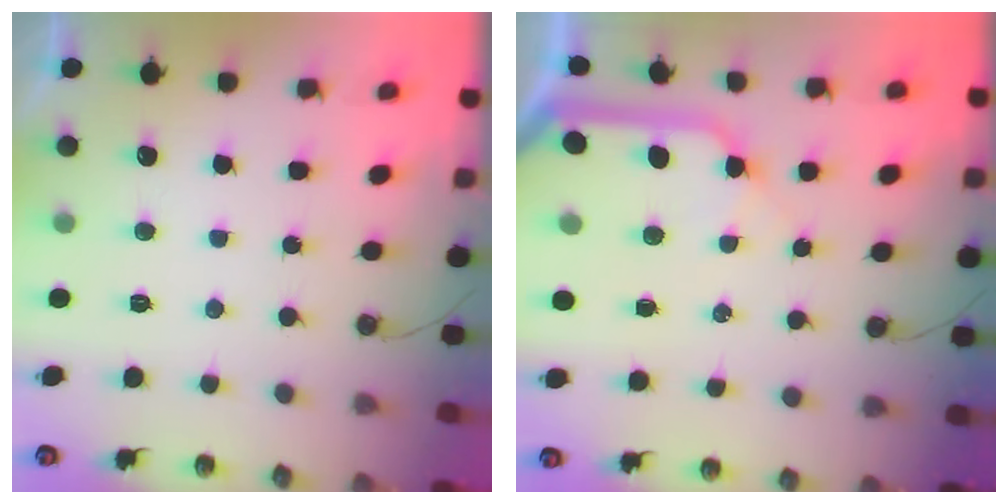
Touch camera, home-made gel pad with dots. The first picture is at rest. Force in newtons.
{"total": 13.6, "press": 13.5, "slide": 1.7}